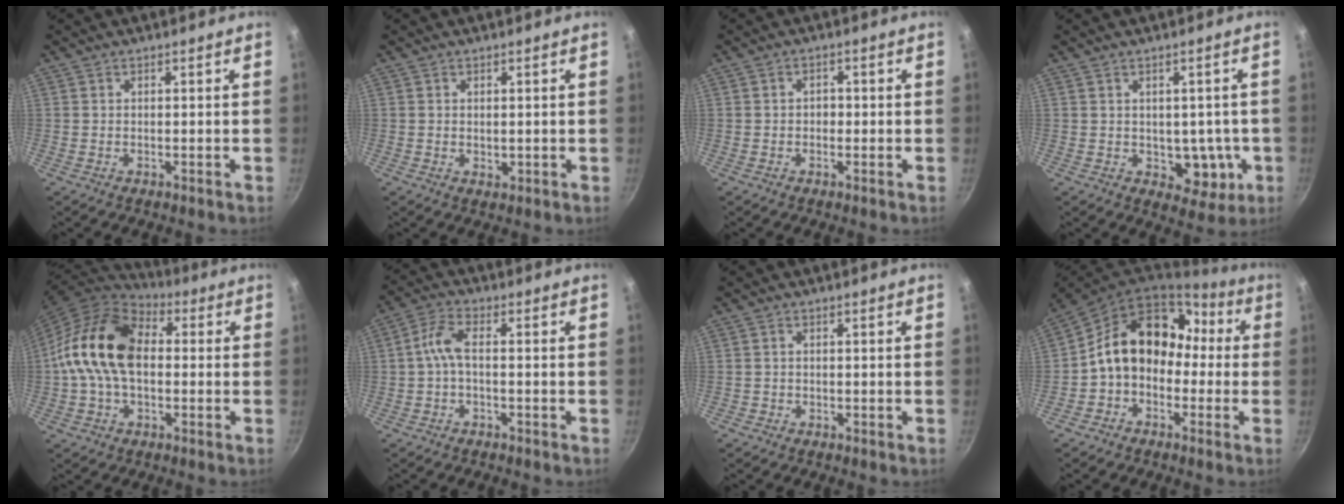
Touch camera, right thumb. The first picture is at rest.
{"total": 1.0, "force": [0.3, 0.8, 0.6], "torque": [-0.008, -0.001, 0.007]}
{"total": 1.6, "force": [-0.3, 1.3, 0.8], "torque": [-0.005, 0.005, -0.006]}
{"total": 7.4, "force": [-0.7, 5.1, 5.2], "torque": [-0.028, 0.003, 0.001]}
{"total": 16.9, "force": [0.4, 11.2, 12.7], "torque": [-0.210, 0.033, -0.011]}
{"total": 4.7, "force": [-0.9, 1.9, 4.2], "torque": [-0.100, 0.022, -0.028]}
{"total": 0.7, "force": [-0.4, 0.5, 0.1], "torque": [-0.001, 0.004, -0.009]}
{"total": 15.0, "force": [-0.4, 11.9, 9.2], "torque": [-0.105, 0.064, -0.021]}